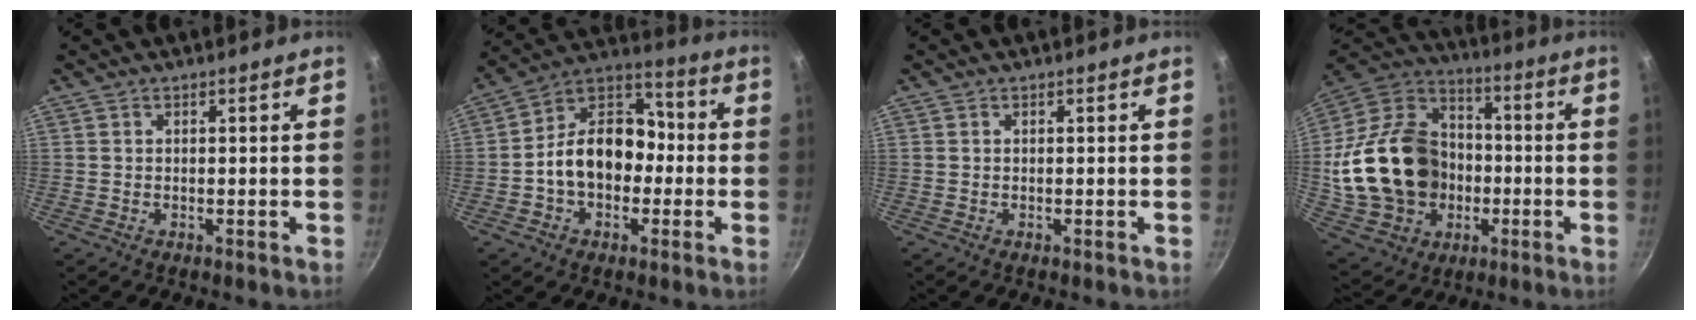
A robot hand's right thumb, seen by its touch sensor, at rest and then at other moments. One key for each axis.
{"total": 15.5, "fx": -2.0, "fy": 11.5, "fz": 10.2, "tx": -0.117, "ty": 0.054, "tz": -0.052}
{"total": 0.0}
{"total": 25.7, "fx": -2.1, "fy": 20.3, "fz": 15.6, "tx": -0.257, "ty": 0.044, "tz": -0.022}